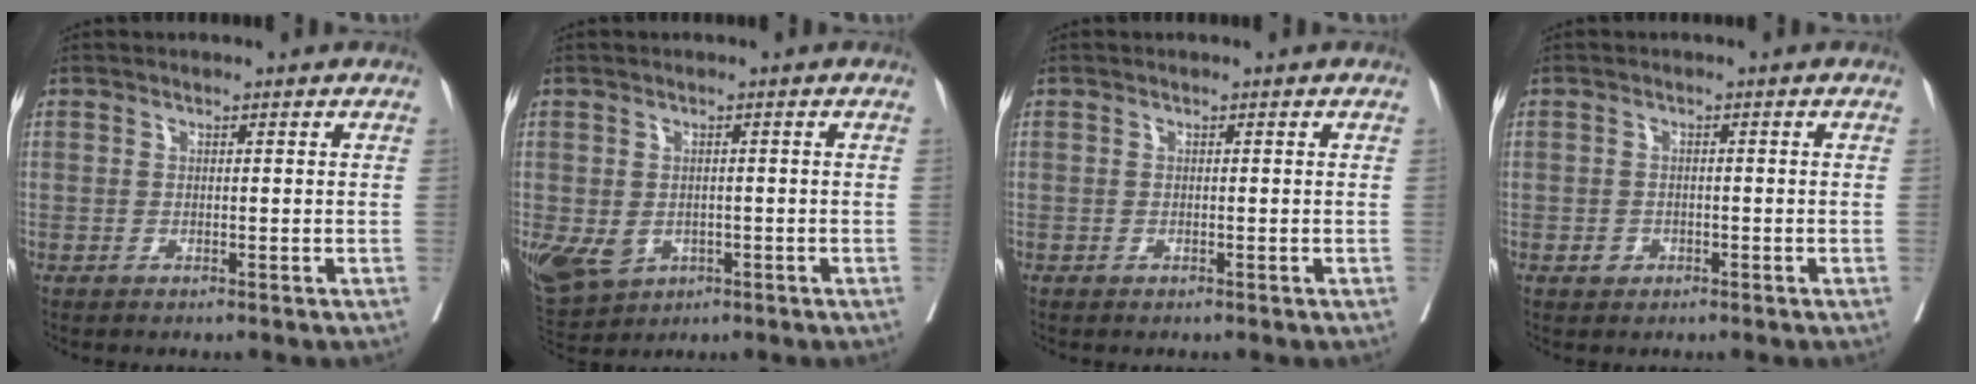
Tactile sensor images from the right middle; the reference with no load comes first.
{"total": 10.5, "force": [-3.8, 8.2, 5.3], "torque": [-0.131, -0.004, -0.048]}
{"total": 0.0}
{"total": 1.3, "force": [-0.6, 1.1, 0.4], "torque": [-0.004, 0.003, -0.006]}